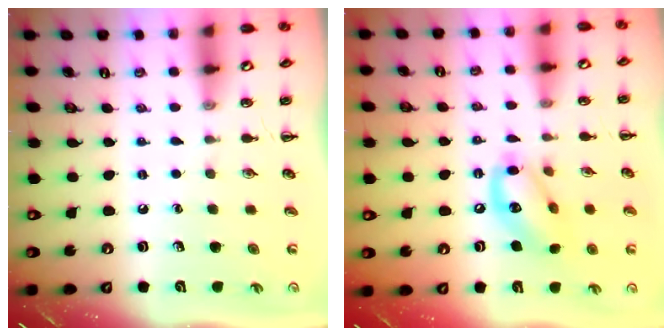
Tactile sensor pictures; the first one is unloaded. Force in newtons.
{"total": 13.5, "press": 13.2, "slide": 2.9}